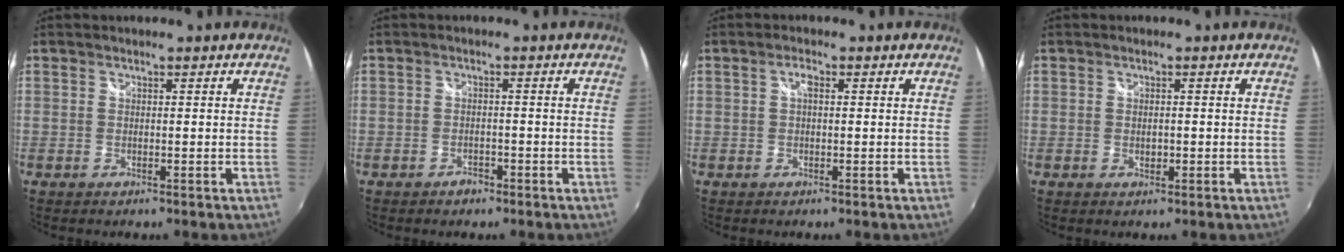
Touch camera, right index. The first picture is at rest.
{"total": 1.9, "force": [-1.4, 1.2, 0.5], "torque": [-0.012, -0.001, -0.022]}
{"total": 1.6, "force": [0.4, 0.5, 1.4], "torque": [-0.027, 0.006, 0.003]}
{"total": 1.4, "force": [-0.3, 0.9, 1.0], "torque": [-0.016, 0.000, -0.004]}